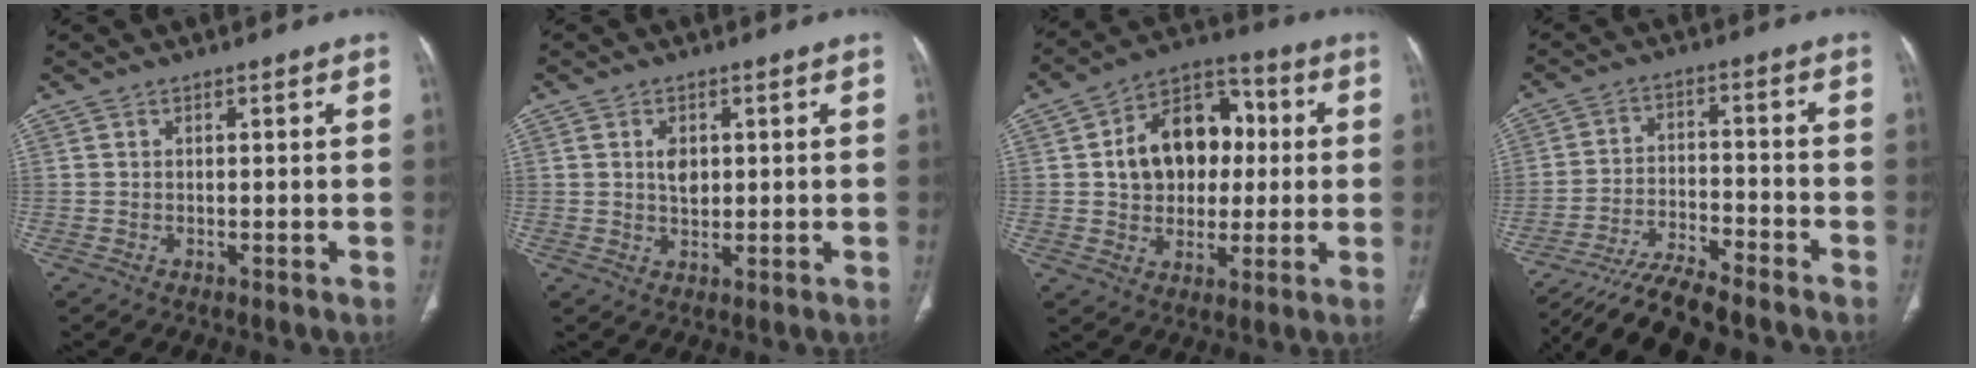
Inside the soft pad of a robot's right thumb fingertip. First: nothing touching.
{"total": 3.4, "force": [0.8, 2.2, 2.4], "torque": [-0.032, -0.005, 0.015]}
{"total": 16.1, "force": [1.9, 11.8, 10.8], "torque": [-0.125, 0.023, 0.028]}
{"total": 12.5, "force": [-11.7, 0.8, 4.2], "torque": [-0.076, 0.048, -0.199]}